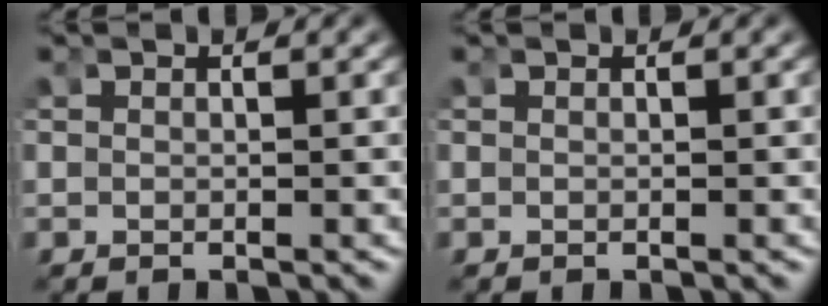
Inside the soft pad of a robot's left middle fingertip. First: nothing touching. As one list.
[{"total": 0.0}]